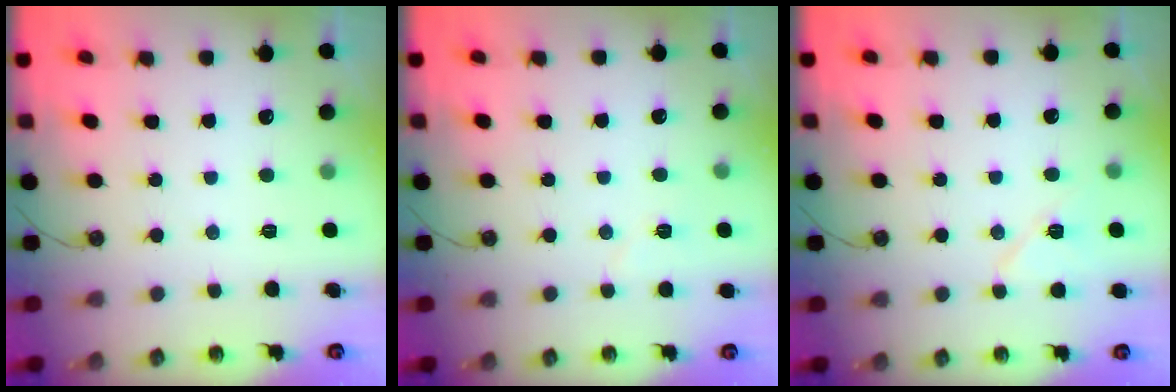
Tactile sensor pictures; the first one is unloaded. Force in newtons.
{"total": 4.0, "press": 3.9, "slide": 0.6}
{"total": 7.9, "press": 7.7, "slide": 1.4}